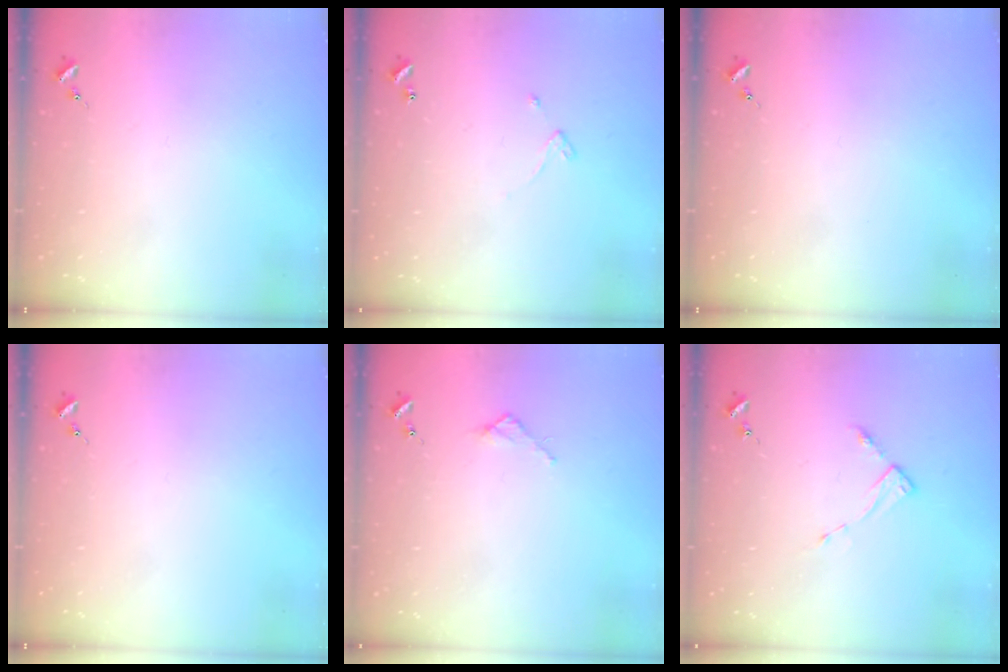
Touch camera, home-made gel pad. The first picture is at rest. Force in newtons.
{"total": 3.2, "press": 3.2, "slide": 0.4}
{"total": 0.0}
{"total": 0.0}
{"total": 2.4, "press": 2.3, "slide": 0.3}
{"total": 2.8, "press": 2.8, "slide": 0.4}